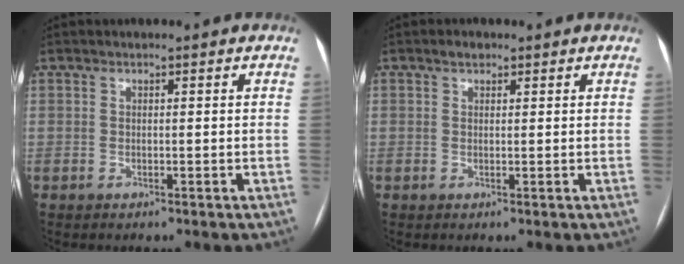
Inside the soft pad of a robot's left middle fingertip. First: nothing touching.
{"total": 1.4, "force": [1.0, 0.8, 0.6], "torque": [-0.012, 0.006, 0.015]}